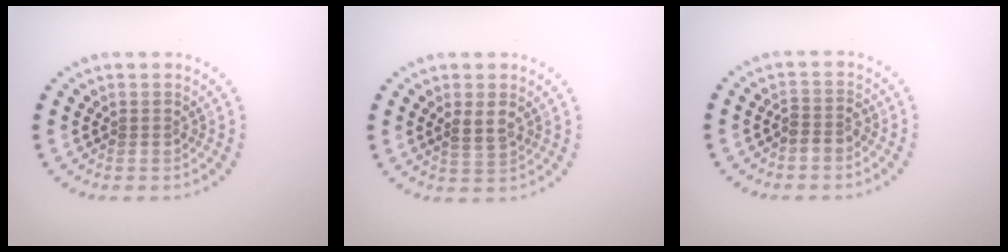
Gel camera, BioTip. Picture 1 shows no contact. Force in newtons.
{"total": 1.9, "press": 1.8, "slide": 0.6}
{"total": 1.6, "press": 1.3, "slide": 0.8}